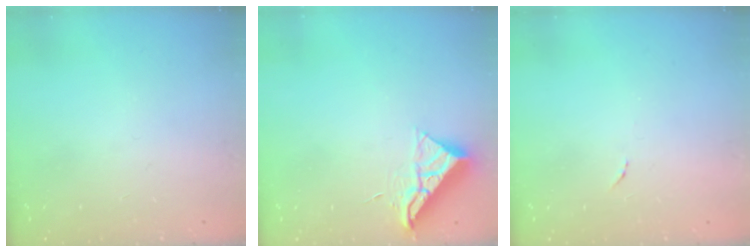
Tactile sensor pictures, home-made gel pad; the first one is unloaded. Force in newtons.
{"total": 10.2, "press": 10.2, "slide": 0.5}
{"total": 4.2, "press": 4.2, "slide": 0.3}